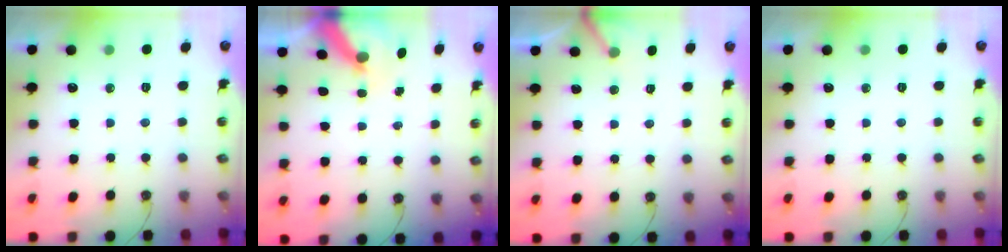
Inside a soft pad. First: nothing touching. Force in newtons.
{"total": 6.1, "press": 6.0, "slide": 0.9}
{"total": 2.9, "press": 2.9, "slide": 0.2}
{"total": 0.0}